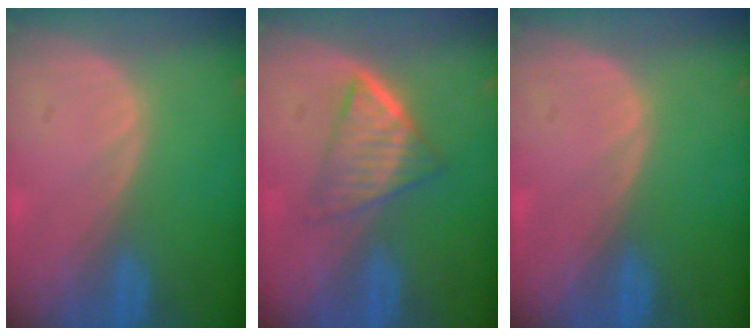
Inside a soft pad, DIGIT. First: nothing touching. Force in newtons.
{"total": 6.6, "press": 5.5, "slide": 3.6}
{"total": 0.0}